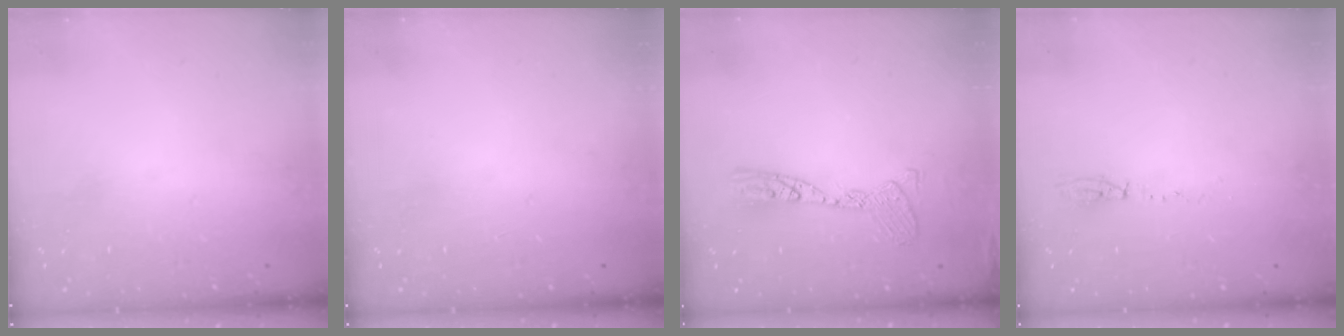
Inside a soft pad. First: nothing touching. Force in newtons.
{"total": 0.0}
{"total": 12.0, "press": 11.9, "slide": 1.1}
{"total": 3.9, "press": 3.8, "slide": 0.9}